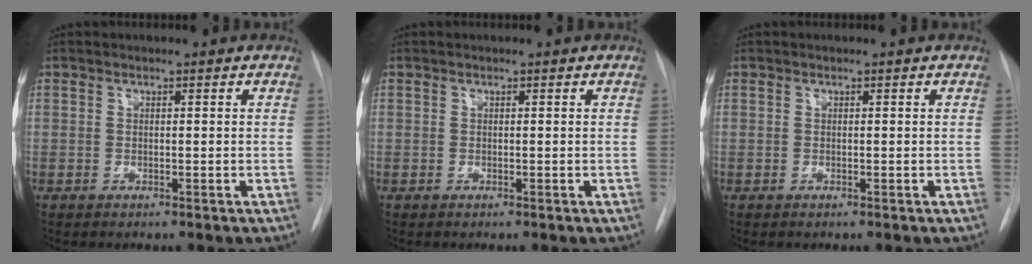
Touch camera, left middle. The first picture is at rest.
{"total": 0.0}
{"total": 0.0}